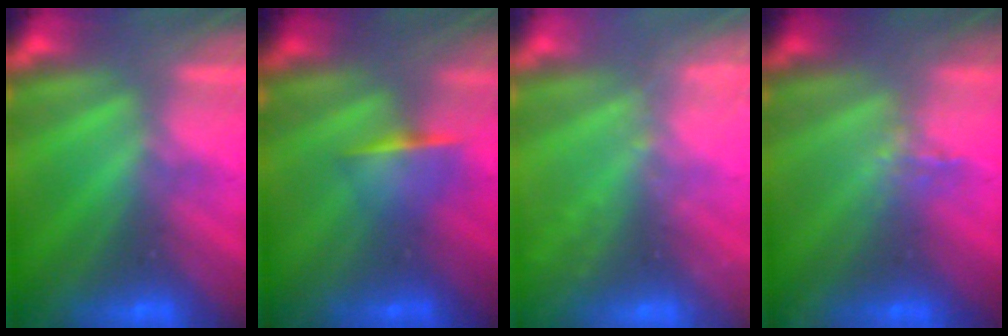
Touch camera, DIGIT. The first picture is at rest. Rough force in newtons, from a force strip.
{"total": 1.2}
{"total": 2.3}
{"total": 1.2}